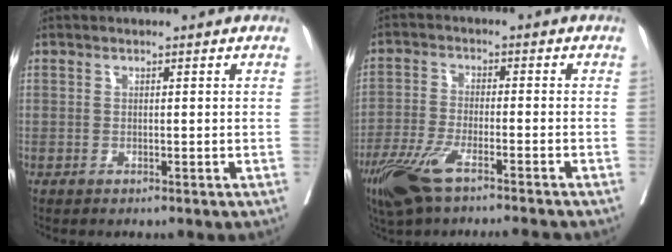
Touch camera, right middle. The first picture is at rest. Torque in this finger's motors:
{"motor_torque": [0.54, -0.45, 0.19, 0.10]}